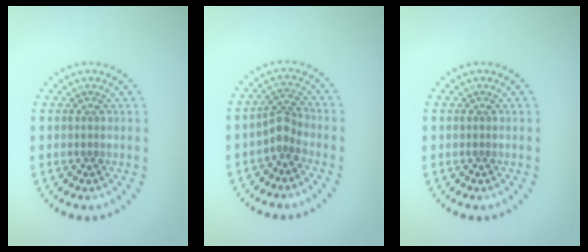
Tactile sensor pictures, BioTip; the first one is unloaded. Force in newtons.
{"total": 2.1, "press": 1.4, "slide": 1.5}
{"total": 0.0}